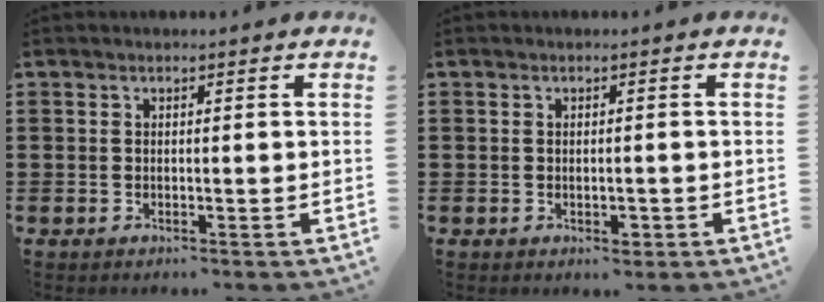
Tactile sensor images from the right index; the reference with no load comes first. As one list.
[{"total": 1.6, "force": [-0.5, 0.8, 1.3], "torque": [-0.025, 0.000, -0.009]}]